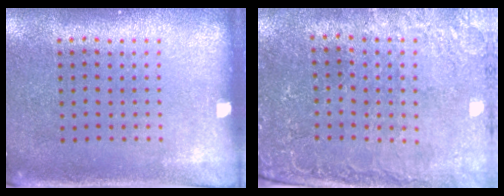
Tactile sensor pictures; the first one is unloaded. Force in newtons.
{"total": 0.6, "press": 0.4, "slide": 0.4}